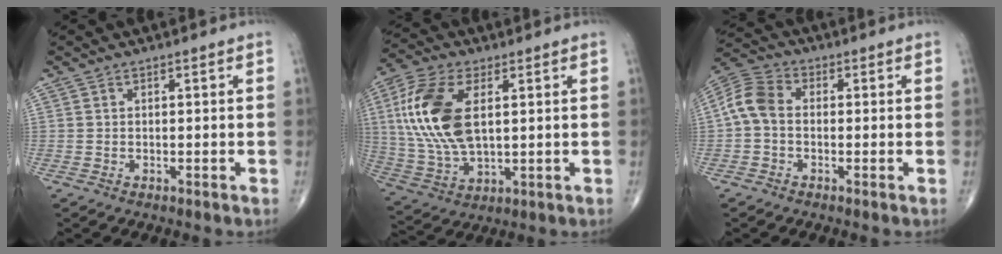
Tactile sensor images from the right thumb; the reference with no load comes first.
{"total": 16.7, "force": [3.4, 8.7, 13.9], "torque": [-0.301, -0.007, 0.068]}
{"total": 6.9, "force": [-0.6, 4.8, 4.9], "torque": [-0.095, 0.021, -0.027]}